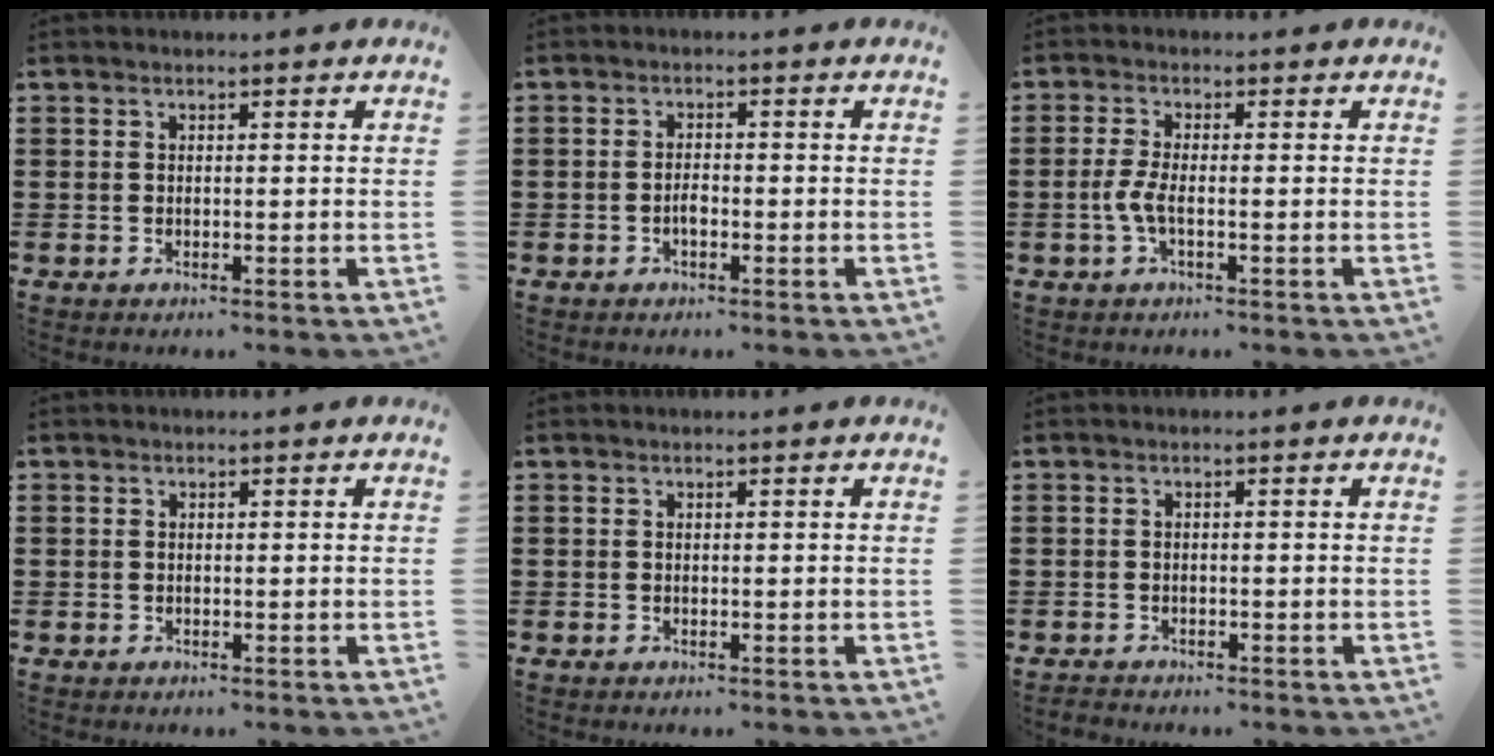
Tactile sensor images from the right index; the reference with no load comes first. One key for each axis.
{"total": 1.8, "fx": -0.8, "fy": 0.9, "fz": 1.4, "tx": -0.028, "ty": 0.001, "tz": -0.015}
{"total": 3.4, "fx": -1.1, "fy": 0.8, "fz": 3.1, "tx": -0.075, "ty": -0.005, "tz": -0.026}
{"total": 0.6, "fx": -0.1, "fy": 0.6, "fz": 0.1, "tx": -0.002, "ty": 0.005, "tz": -0.003}
{"total": 0.0}
{"total": 1.0, "fx": -1.0, "fy": 0.3, "fz": 0.0, "tx": -0.003, "ty": 0.002, "tz": -0.021}